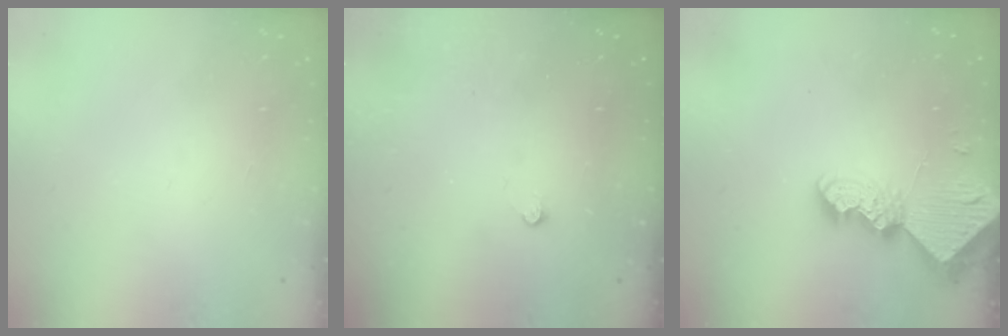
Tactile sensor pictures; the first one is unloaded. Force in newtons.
{"total": 2.0, "press": 1.9, "slide": 0.3}
{"total": 9.6, "press": 9.5, "slide": 0.9}